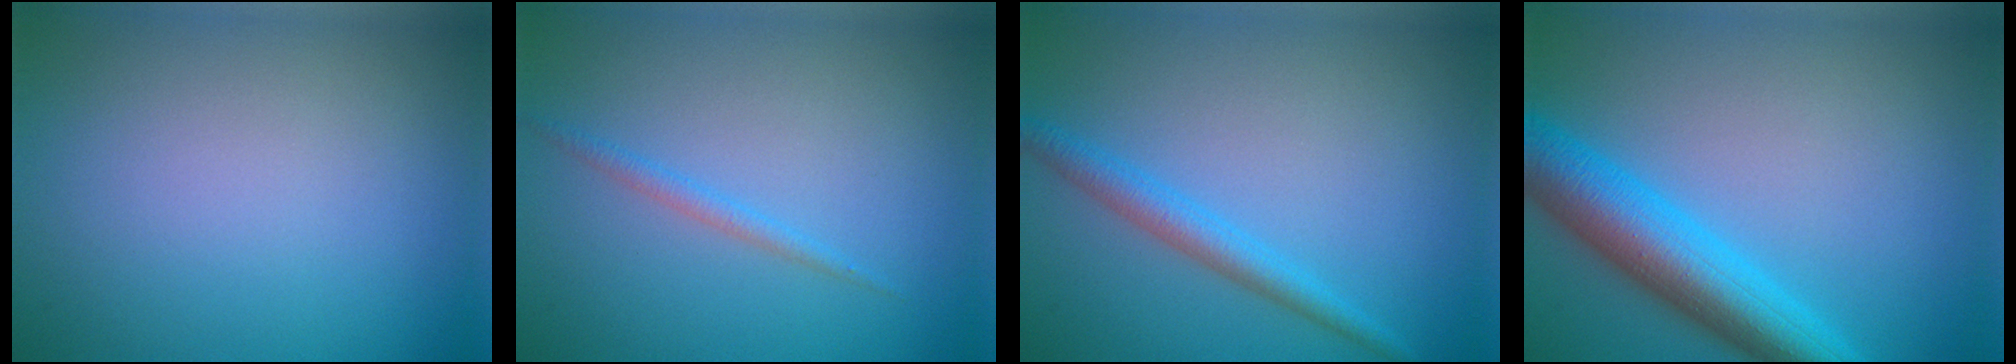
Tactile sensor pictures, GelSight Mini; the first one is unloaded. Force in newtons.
{"total": 1.1, "press": 1.1, "slide": 0.0}
{"total": 2.5, "press": 2.5, "slide": 0.1}
{"total": 7.6, "press": 7.6, "slide": 0.3}